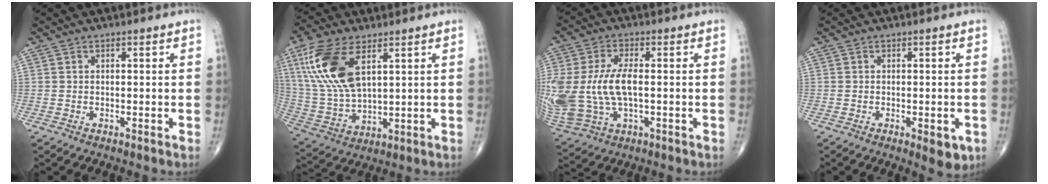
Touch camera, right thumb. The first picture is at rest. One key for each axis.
{"total": 15.8, "fx": 6.5, "fy": 7.4, "fz": 12.3, "tx": -0.263, "ty": -0.016, "tz": 0.136}
{"total": 17.6, "fx": -0.5, "fy": 9.8, "fz": 14.6, "tx": -0.360, "ty": -0.003, "tz": 0.007}
{"total": 3.9, "fx": -1.3, "fy": 1.6, "fz": 3.3, "tx": -0.030, "ty": -0.006, "tz": -0.012}